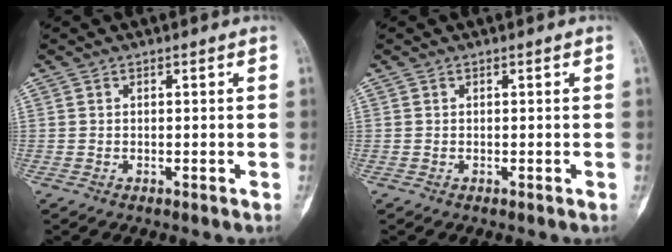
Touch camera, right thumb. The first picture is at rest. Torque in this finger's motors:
{"motor_torque": [0.00, 0.00, 0.00, 0.00, 0.00]}